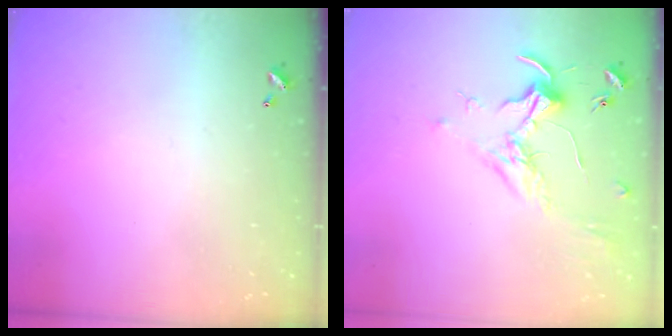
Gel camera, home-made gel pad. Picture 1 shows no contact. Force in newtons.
{"total": 1.7, "press": 1.5, "slide": 0.7}